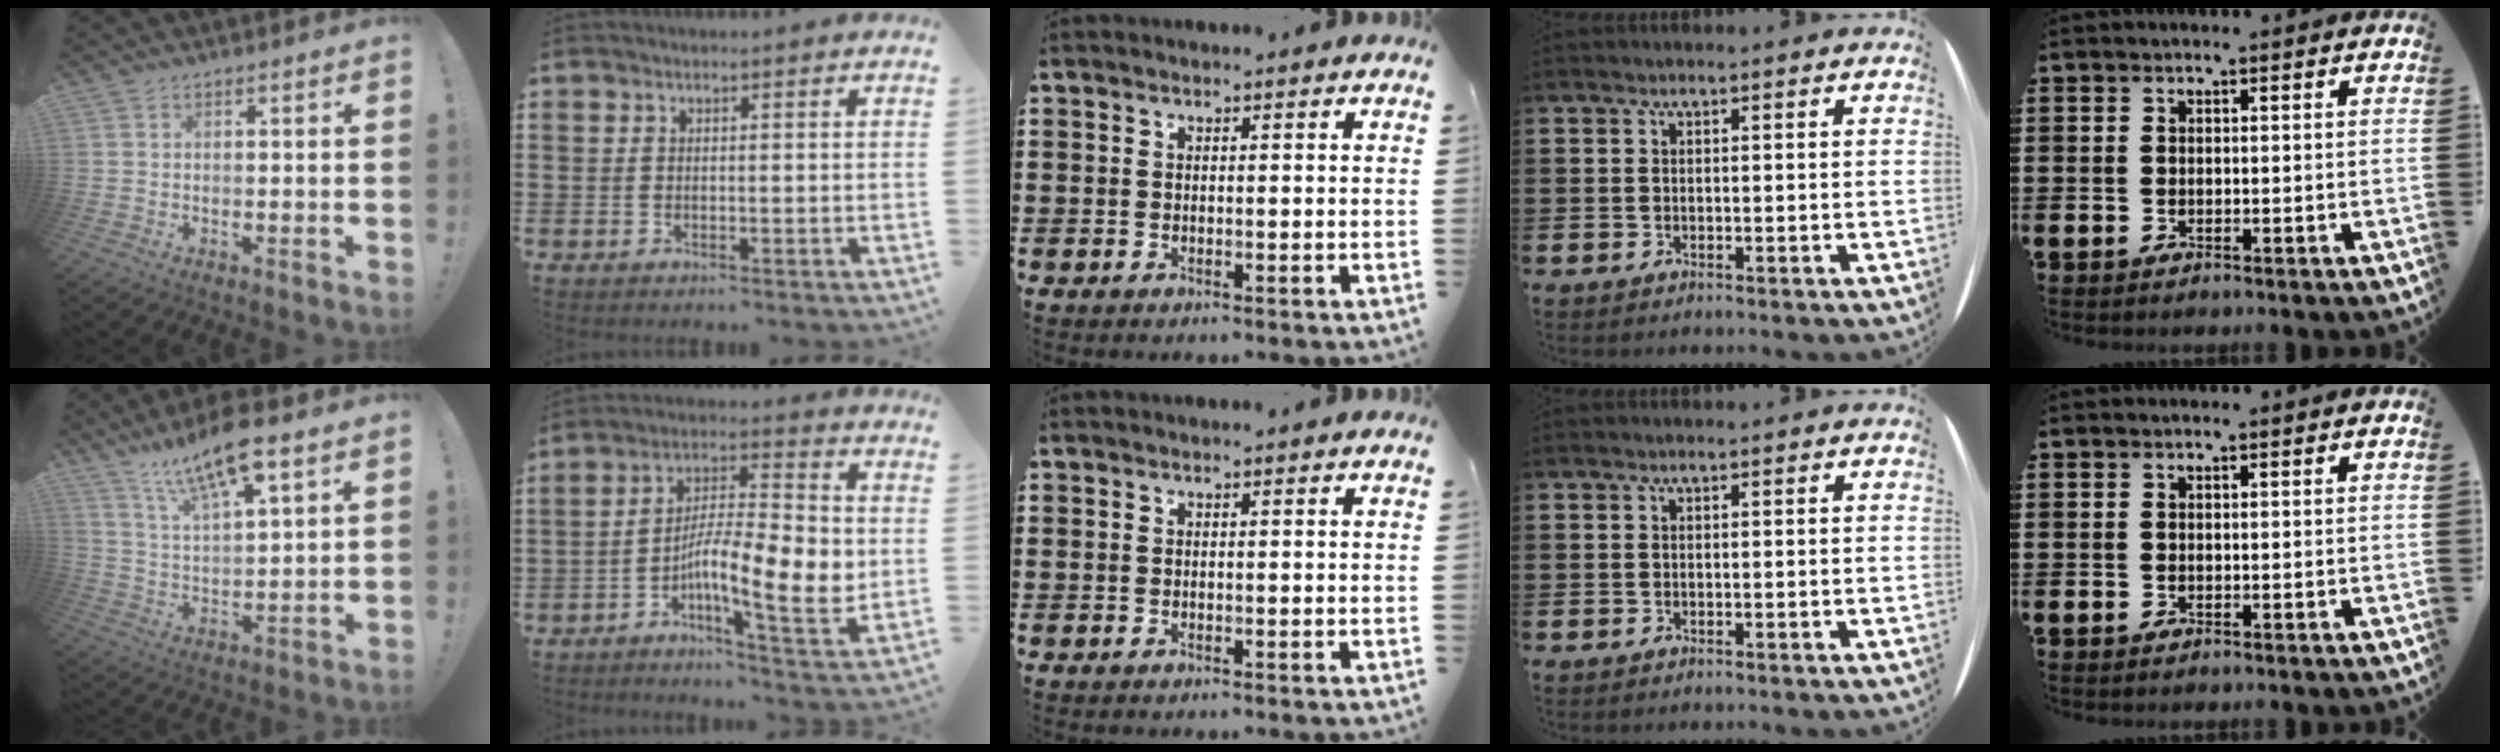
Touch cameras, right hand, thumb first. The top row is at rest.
{"thumb": {"total": 14.3, "force": [10.2, 3.7, 9.3], "torque": [-0.170, -0.053, 0.174]}, "index": {"total": 11.5, "force": [-2.2, 2.8, 11.0], "torque": [-0.207, -0.004, -0.041]}}